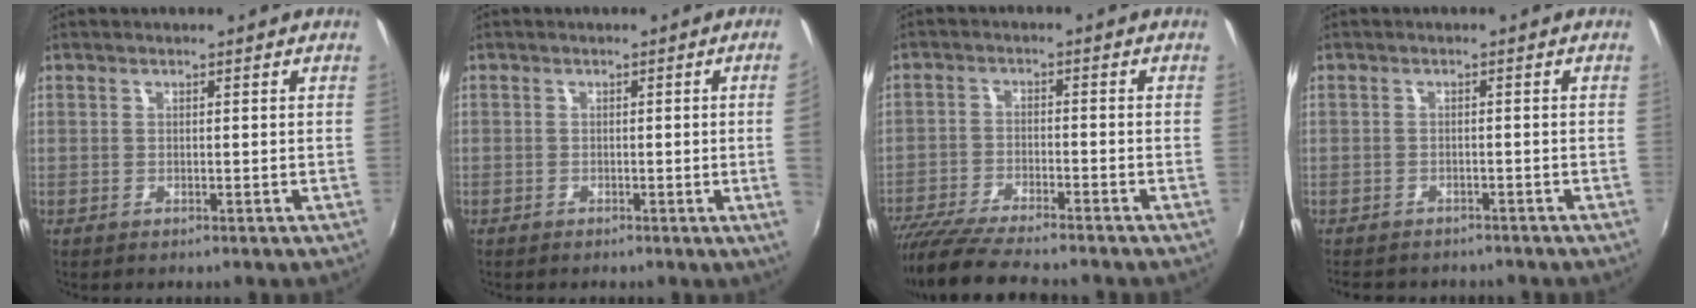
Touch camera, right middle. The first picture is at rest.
{"total": 3.1, "force": [-0.1, -1.8, 2.6], "torque": [-0.043, -0.013, 0.006]}
{"total": 11.7, "force": [-10.3, 1.3, 5.5], "torque": [-0.127, -0.032, -0.182]}
{"total": 5.6, "force": [-4.8, 2.1, 1.9], "torque": [-0.046, -0.018, -0.069]}